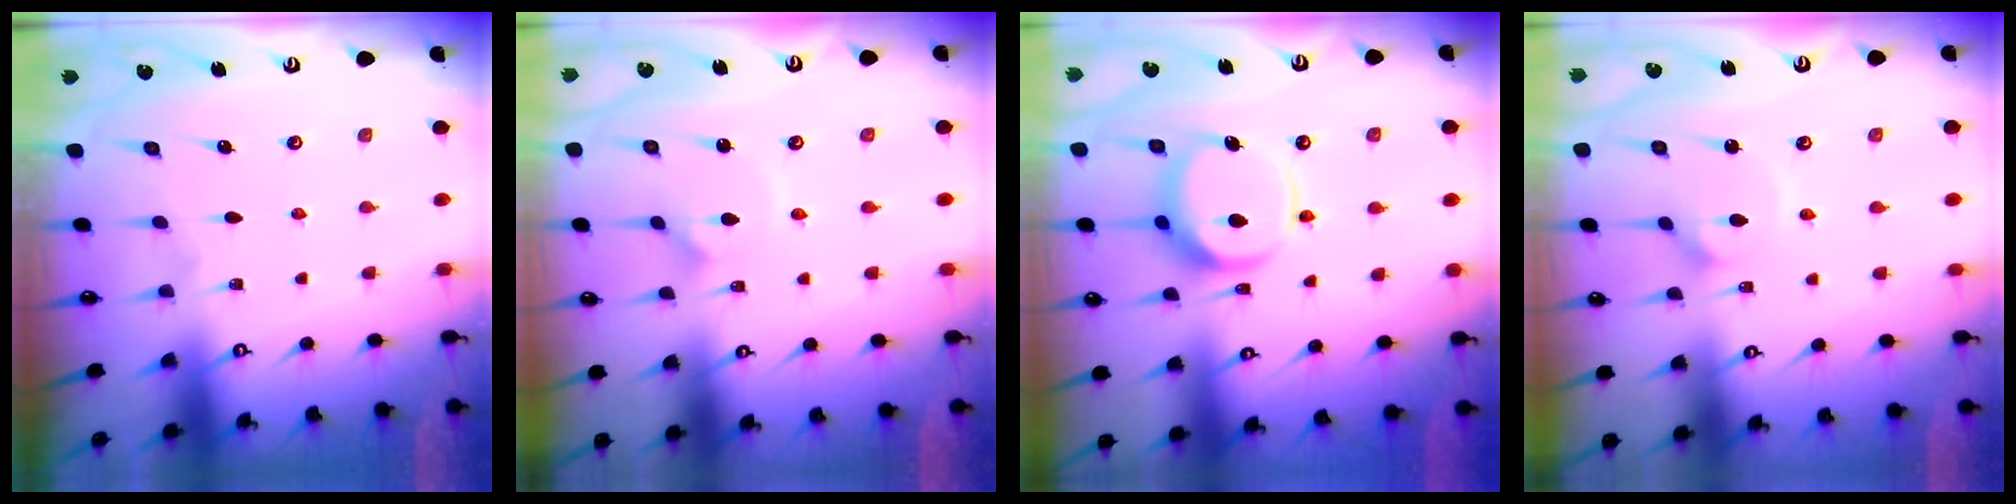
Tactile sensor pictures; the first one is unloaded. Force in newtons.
{"total": 3.0, "press": 3.0, "slide": 0.2}
{"total": 11.2, "press": 11.1, "slide": 1.3}
{"total": 2.2, "press": 2.2, "slide": 0.3}